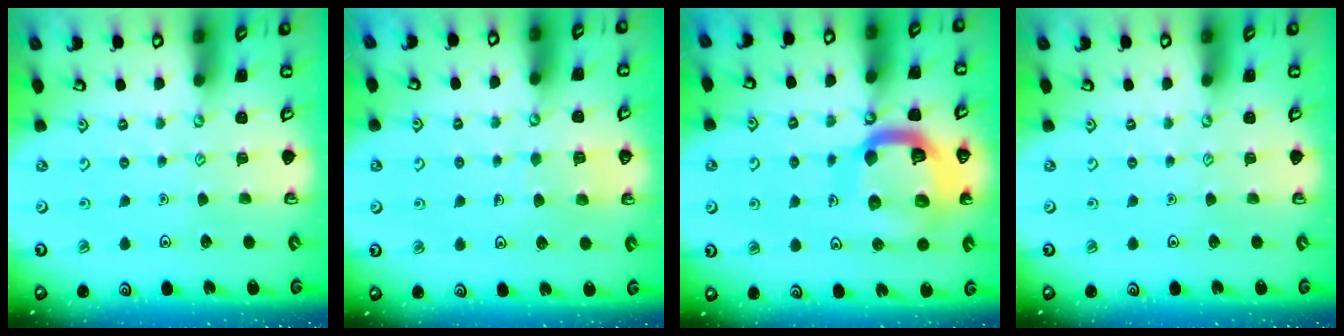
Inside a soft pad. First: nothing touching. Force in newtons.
{"total": 4.2, "press": 4.2, "slide": 0.2}
{"total": 18.2, "press": 18.1, "slide": 1.8}
{"total": 0.0}